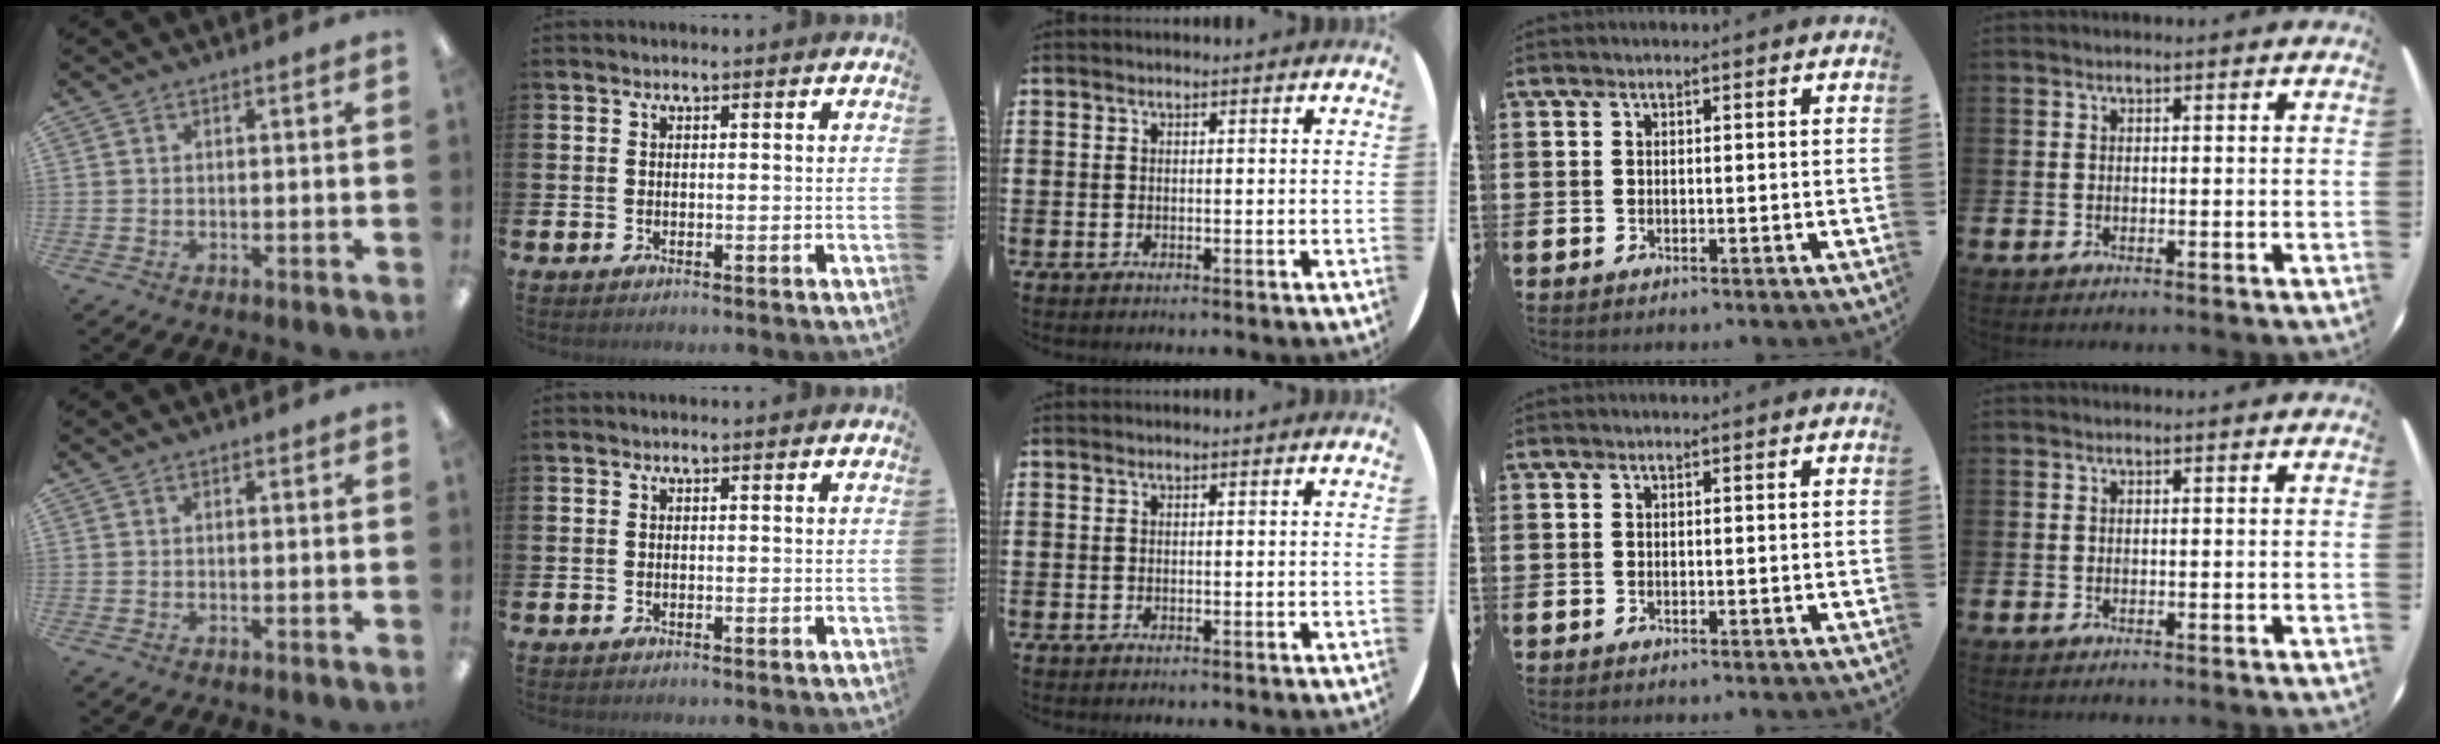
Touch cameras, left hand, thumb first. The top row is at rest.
{}